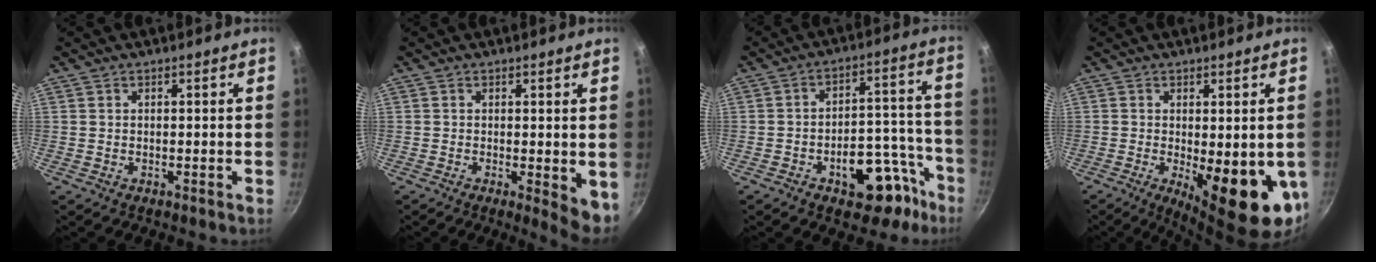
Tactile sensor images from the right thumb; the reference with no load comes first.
{"total": 5.0, "force": [-0.4, 1.8, 4.7], "torque": [-0.053, -0.008, -0.003]}
{"total": 15.8, "force": [-8.4, 8.8, 10.1], "torque": [-0.065, 0.069, -0.108]}
{"total": 14.6, "force": [-2.9, 5.1, 13.4], "torque": [-0.155, -0.019, -0.025]}